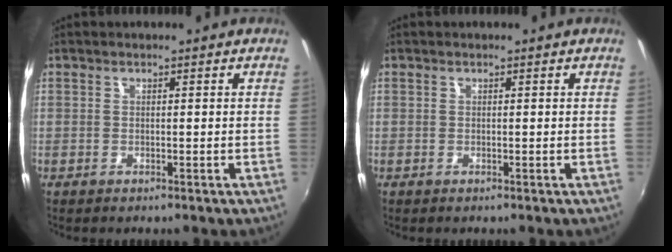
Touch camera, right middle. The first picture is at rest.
{"total": 0.0}